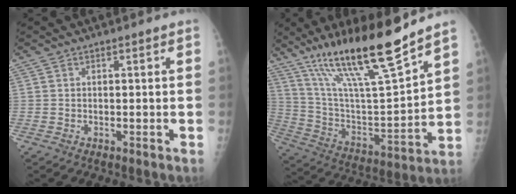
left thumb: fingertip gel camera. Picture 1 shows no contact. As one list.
[{"total": 21.9, "force": [15.6, 2.5, 15.2], "torque": [-0.247, -0.067, 0.285]}]